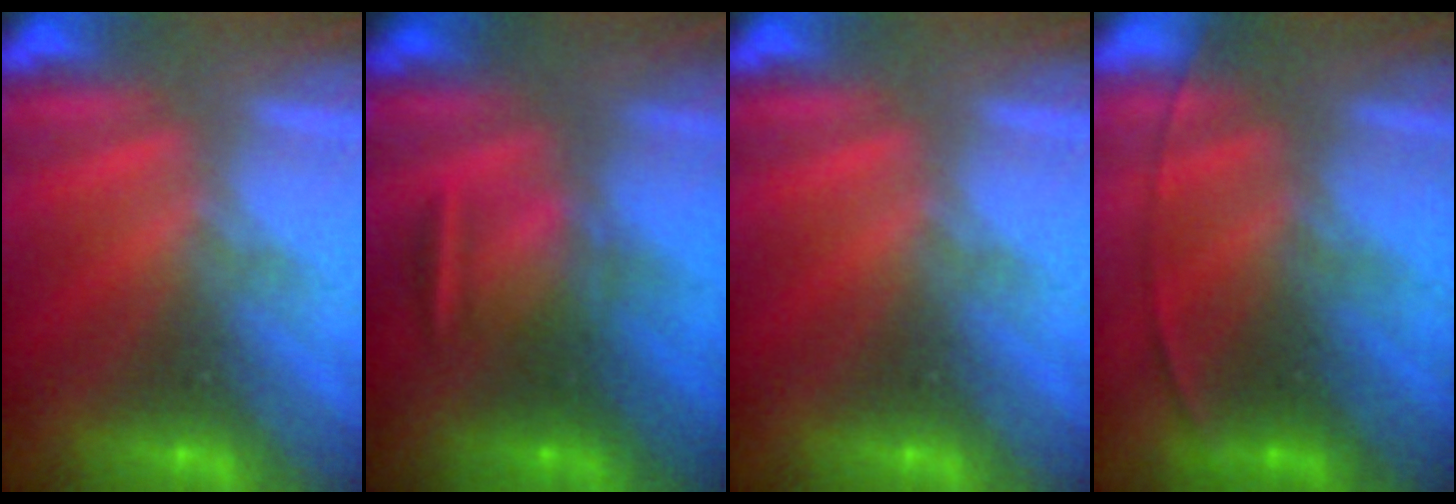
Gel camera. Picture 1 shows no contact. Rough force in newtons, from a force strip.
{"total": 3.2}
{"total": 0.0}
{"total": 1.7}